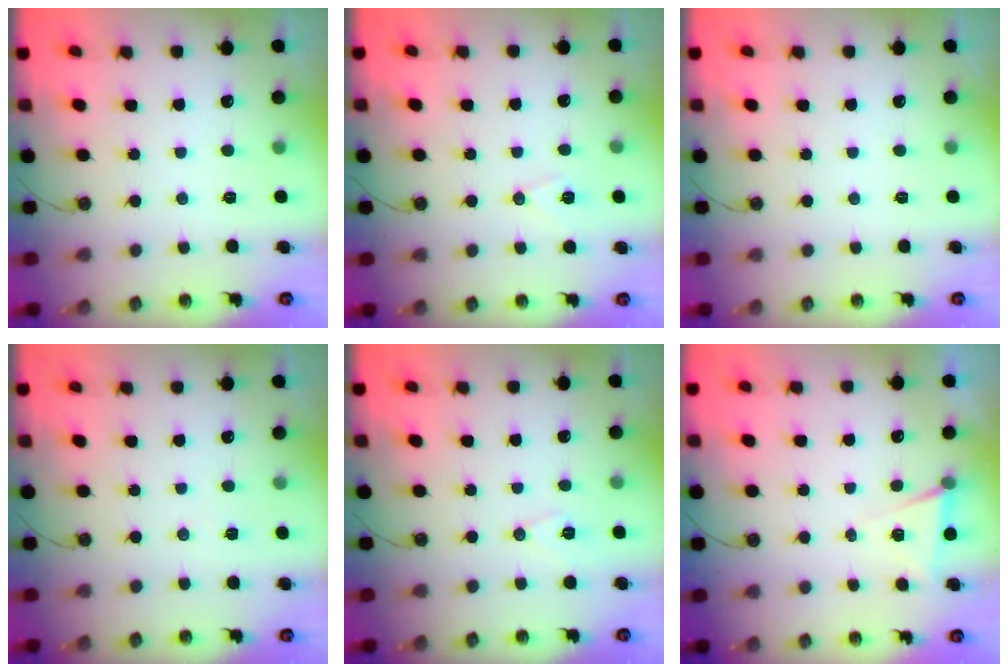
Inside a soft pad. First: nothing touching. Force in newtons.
{"total": 6.0, "press": 5.2, "slide": 3.0}
{"total": 0.0}
{"total": 3.1, "press": 2.4, "slide": 2.0}
{"total": 7.0, "press": 6.0, "slide": 3.7}
{"total": 6.3, "press": 4.2, "slide": 4.7}